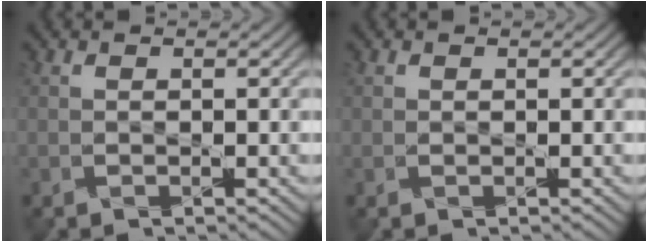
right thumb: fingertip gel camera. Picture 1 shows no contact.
{"total": 0.0}